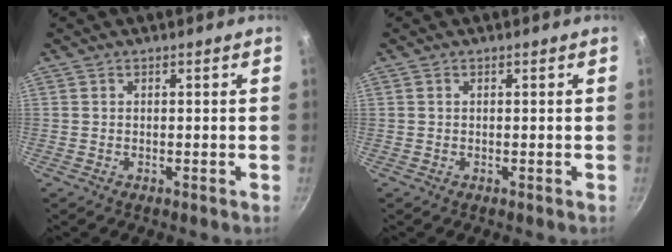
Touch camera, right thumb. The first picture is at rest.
{"total": 0.0}